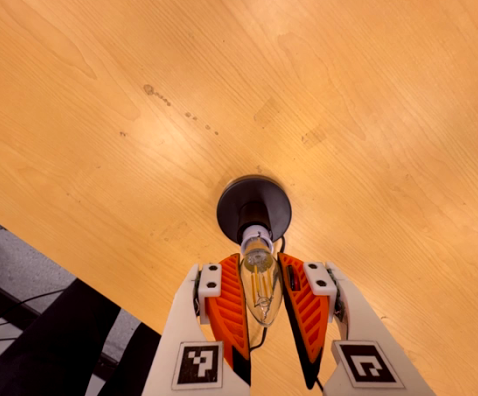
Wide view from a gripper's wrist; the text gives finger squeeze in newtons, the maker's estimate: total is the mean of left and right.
{"total": 11.9, "left": 11.5, "right": 12.4}